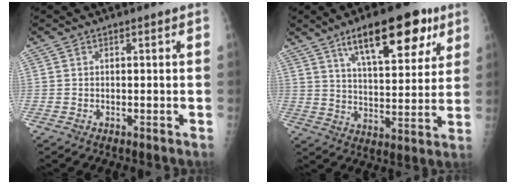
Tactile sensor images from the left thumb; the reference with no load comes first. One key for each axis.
{"total": 17.6, "fx": 9.8, "fy": 6.9, "fz": 12.9, "tx": -0.152, "ty": -0.032, "tz": 0.154}